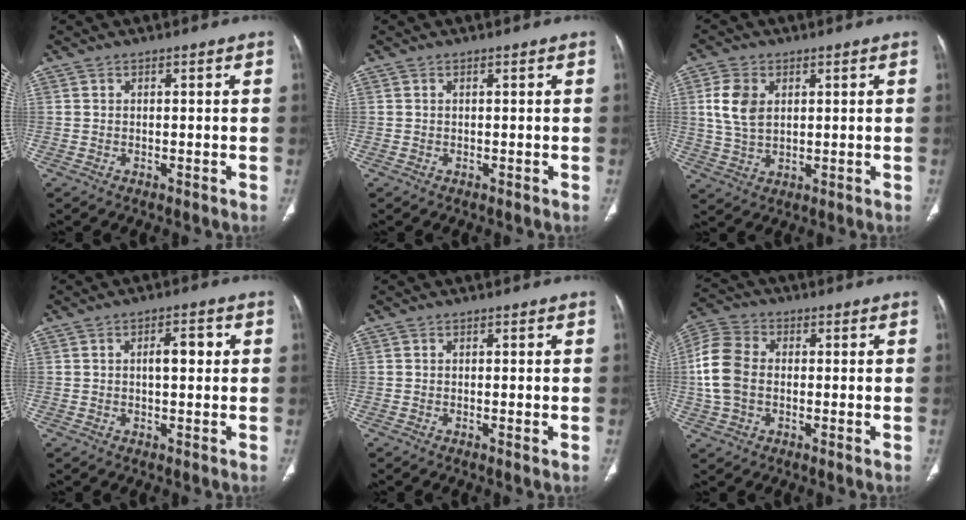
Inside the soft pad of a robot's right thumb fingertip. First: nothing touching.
{"total": 0.0}
{"total": 7.5, "force": [1.9, 4.9, 5.3], "torque": [-0.100, -0.008, 0.040]}
{"total": 4.3, "force": [0.6, 1.8, 3.8], "torque": [-0.056, 0.008, 0.008]}
{"total": 1.1, "force": [-0.1, -0.1, 1.1], "torque": [-0.022, -0.005, -0.002]}
{"total": 10.0, "force": [-0.1, 7.1, 7.1], "torque": [-0.151, 0.021, -0.009]}